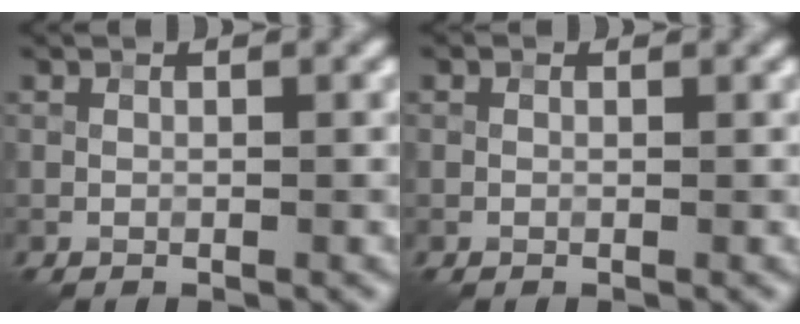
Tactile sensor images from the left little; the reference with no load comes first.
{"total": 0.0}